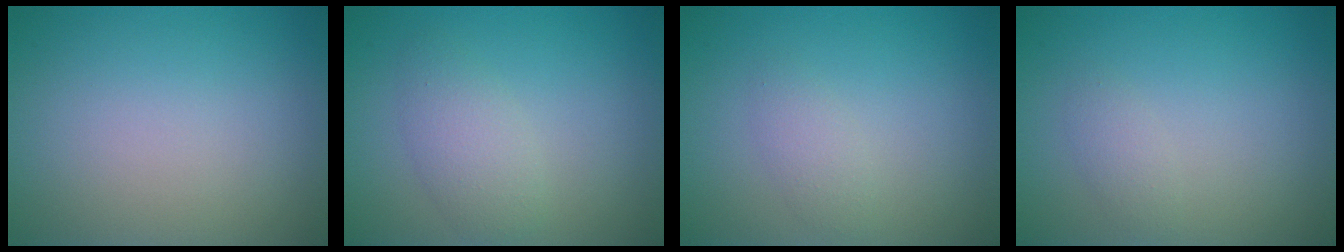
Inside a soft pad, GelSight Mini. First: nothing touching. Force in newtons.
{"total": 2.6, "press": 2.6, "slide": 0.1}
{"total": 1.4, "press": 1.4, "slide": 0.1}
{"total": 1.1, "press": 1.1, "slide": 0.0}